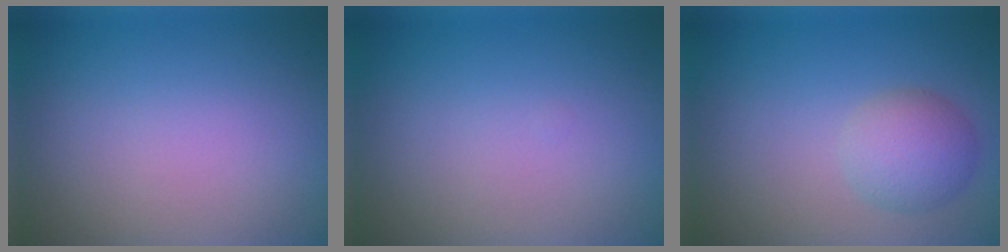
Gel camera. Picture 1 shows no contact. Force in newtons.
{"total": 0.0}
{"total": 3.4, "press": 3.4, "slide": 0.0}